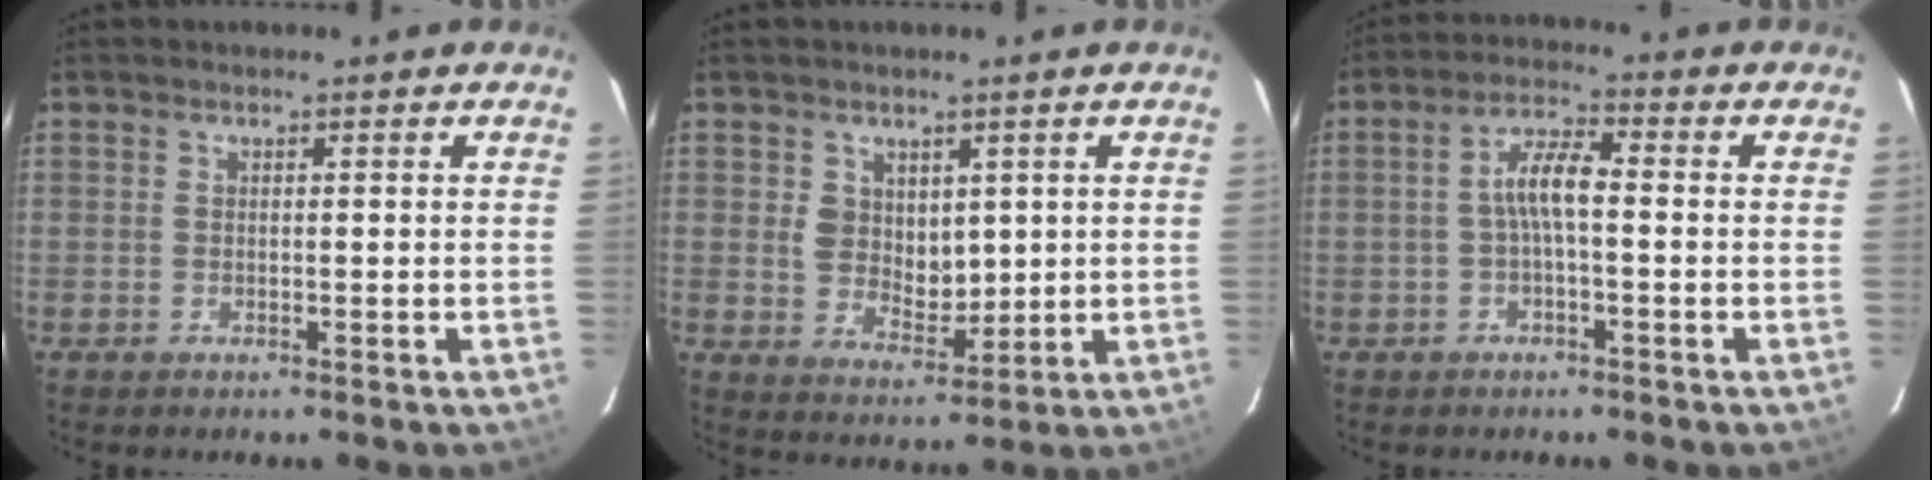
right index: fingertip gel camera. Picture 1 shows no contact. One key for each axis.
{"total": 6.3, "fx": 1.8, "fy": 5.1, "fz": 3.3, "tx": -0.054, "ty": 0.000, "tz": 0.042}
{"total": 5.3, "fx": -0.6, "fy": 1.3, "fz": 5.1, "tx": -0.102, "ty": 0.015, "tz": -0.011}